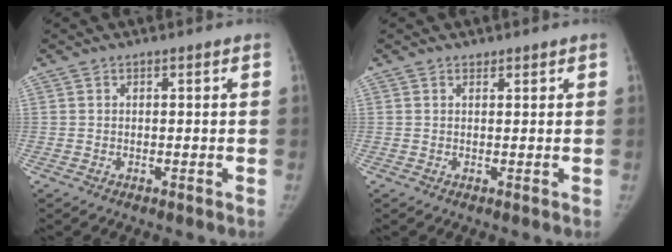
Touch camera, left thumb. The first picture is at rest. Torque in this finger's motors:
{"motor_torque": [0.07, -0.02, 0.25, -0.14, -0.04]}